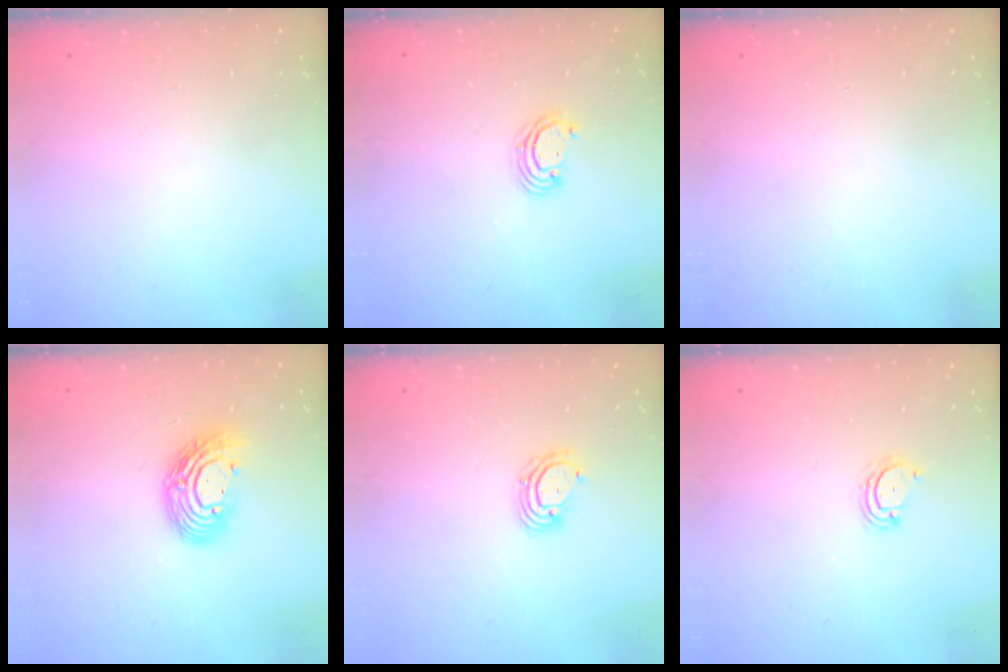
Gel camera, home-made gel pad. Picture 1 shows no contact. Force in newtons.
{"total": 3.2, "press": 3.2, "slide": 0.1}
{"total": 0.0}
{"total": 12.8, "press": 12.8, "slide": 1.1}
{"total": 5.2, "press": 5.2, "slide": 0.6}
{"total": 2.3, "press": 2.3, "slide": 0.2}